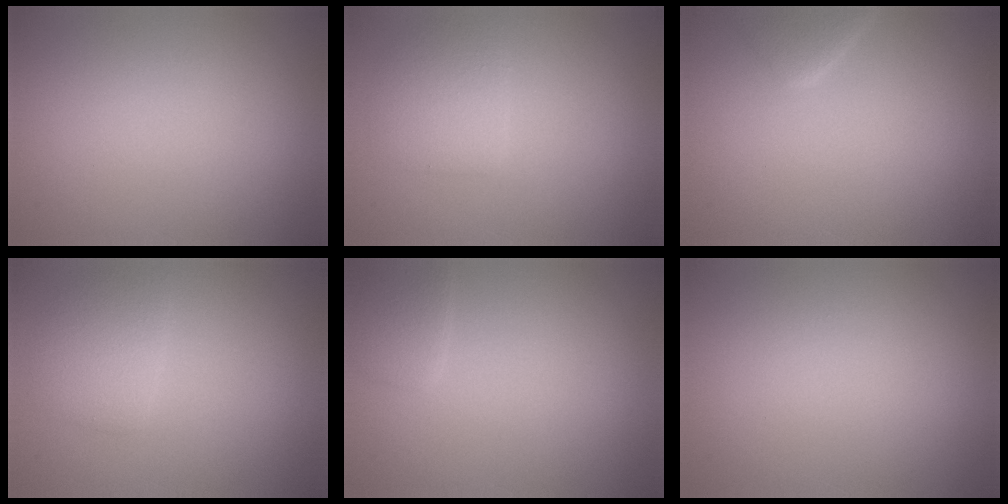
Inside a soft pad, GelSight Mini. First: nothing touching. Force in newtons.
{"total": 2.2, "press": 2.2, "slide": 0.1}
{"total": 2.0, "press": 2.0, "slide": 0.1}
{"total": 2.4, "press": 2.4, "slide": 0.0}
{"total": 1.4, "press": 1.4, "slide": 0.0}
{"total": 0.0}